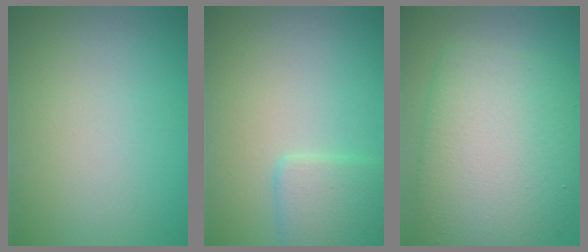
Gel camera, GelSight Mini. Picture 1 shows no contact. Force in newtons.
{"total": 2.6, "press": 2.6, "slide": 0.1}
{"total": 9.0, "press": 9.0, "slide": 0.0}